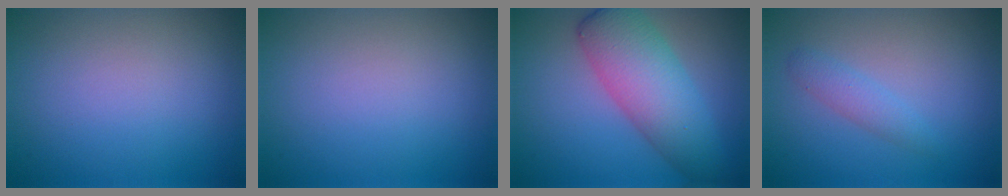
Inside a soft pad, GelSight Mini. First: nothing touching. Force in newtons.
{"total": 0.0}
{"total": 7.6, "press": 7.6, "slide": 0.2}
{"total": 1.6, "press": 1.6, "slide": 0.1}